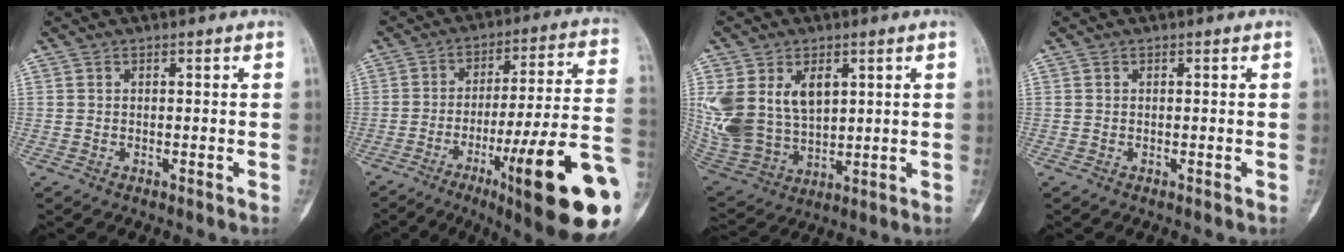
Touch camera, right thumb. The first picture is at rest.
{"total": 25.2, "force": [-9.1, 3.1, 23.2], "torque": [-0.286, 0.029, -0.131]}
{"total": 16.2, "force": [4.5, 11.0, 11.0], "torque": [-0.231, -0.011, 0.112]}
{"total": 0.0}